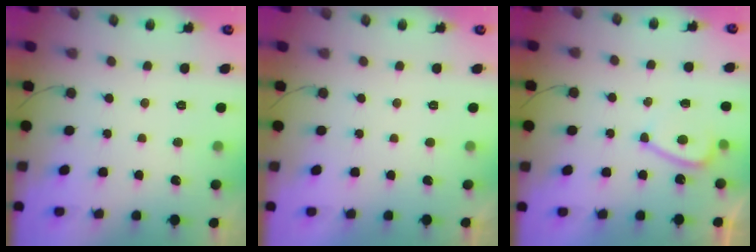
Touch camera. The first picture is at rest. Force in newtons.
{"total": 2.3, "press": 2.3, "slide": 0.4}
{"total": 5.5, "press": 5.3, "slide": 1.6}